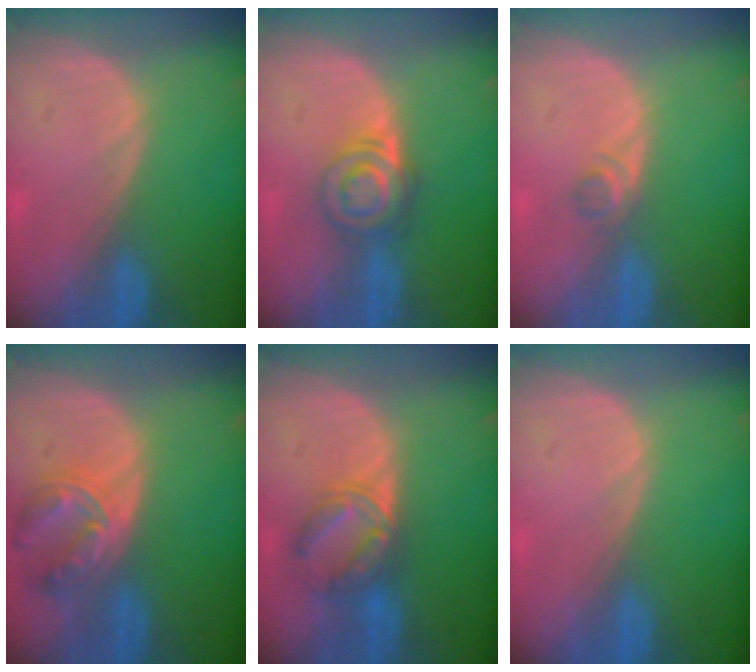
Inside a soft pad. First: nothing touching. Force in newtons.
{"total": 6.4, "press": 5.5, "slide": 3.3}
{"total": 1.8, "press": 1.5, "slide": 0.9}
{"total": 7.9, "press": 6.9, "slide": 3.8}
{"total": 6.0, "press": 5.9, "slide": 1.2}
{"total": 0.0}